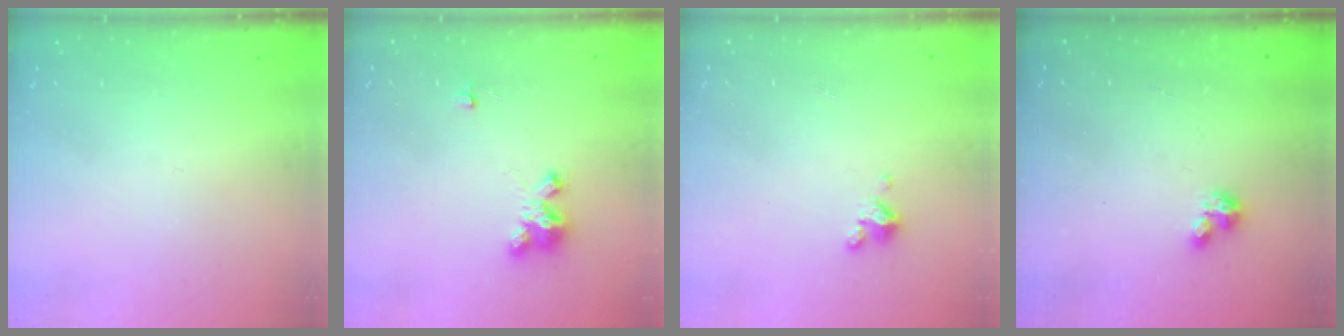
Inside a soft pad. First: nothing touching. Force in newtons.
{"total": 3.6, "press": 3.6, "slide": 0.3}
{"total": 2.5, "press": 2.5, "slide": 0.3}
{"total": 2.6, "press": 2.6, "slide": 0.2}